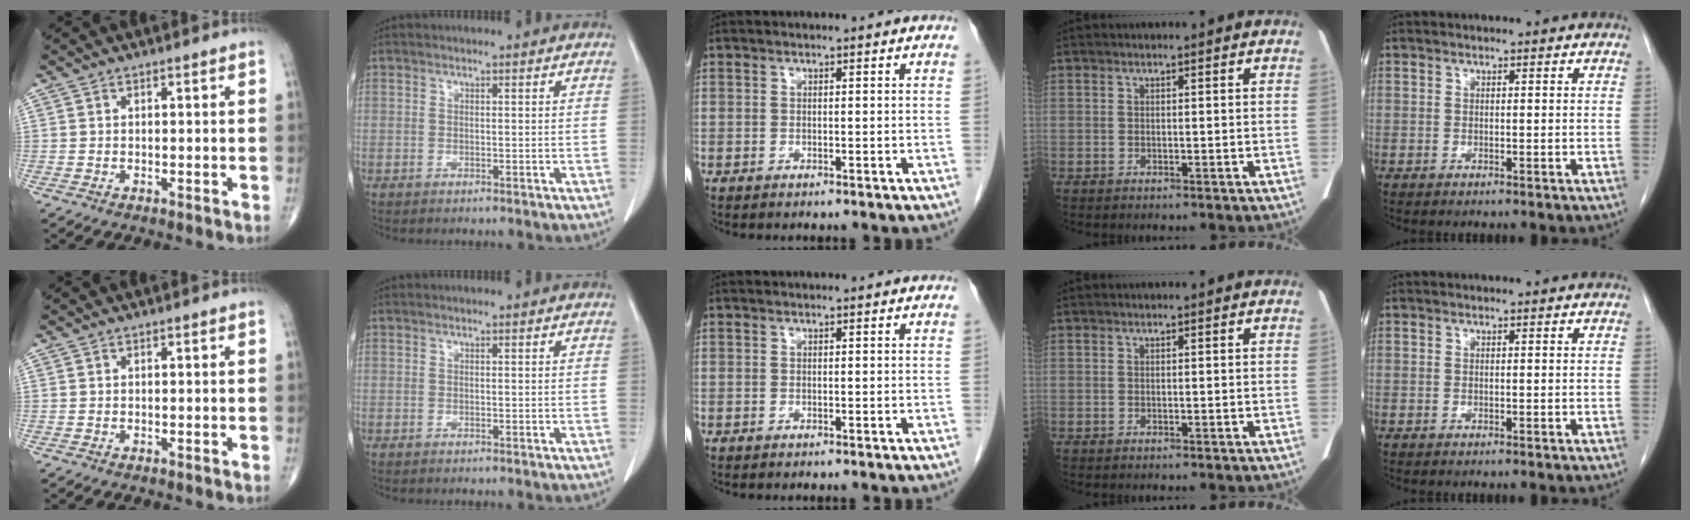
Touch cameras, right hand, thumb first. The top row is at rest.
{}